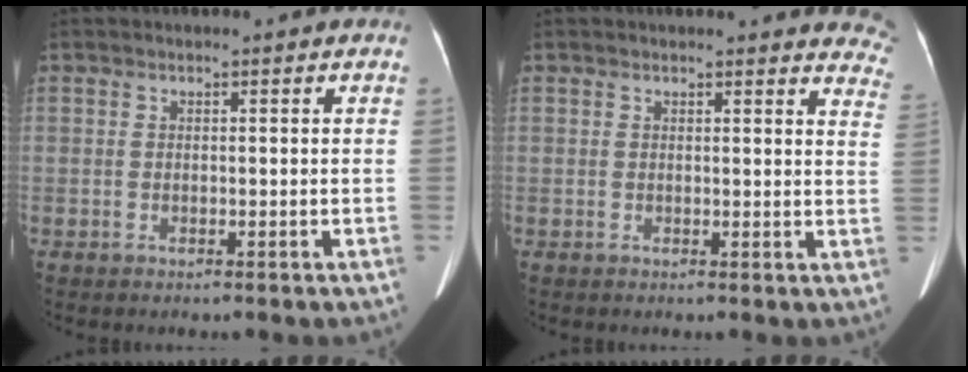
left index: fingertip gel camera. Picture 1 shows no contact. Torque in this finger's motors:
{"motor_torque": [0.19, -0.41, 0.03, 0.00]}